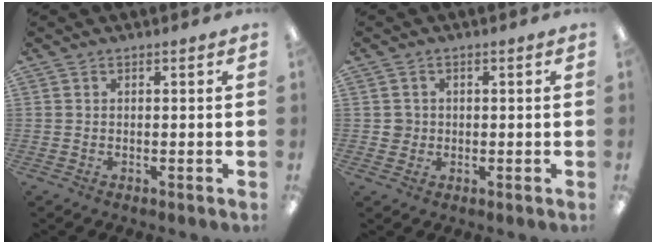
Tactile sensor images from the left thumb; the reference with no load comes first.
{"total": 2.5, "force": [0.1, 2.5, 0.2], "torque": [0.000, 0.001, -0.002]}